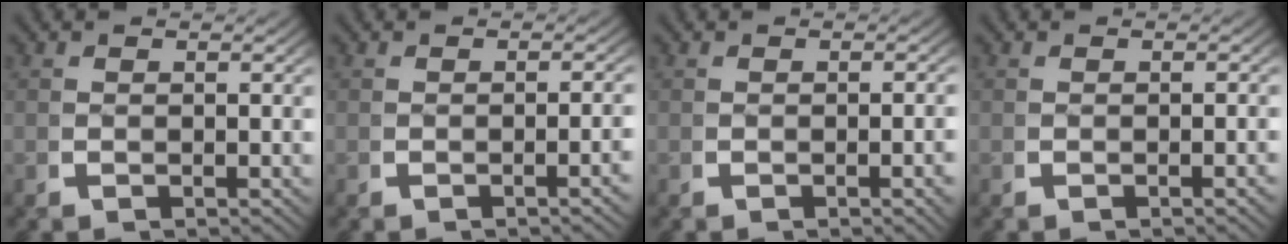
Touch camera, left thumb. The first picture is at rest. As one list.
[{"total": 1.7, "force": [-0.6, 0.0, 1.6], "torque": [-0.026, 0.007, -0.010]}, {"total": 1.3, "force": [-0.3, 0.0, 1.3], "torque": [-0.022, 0.005, -0.006]}, {"total": 0.7, "force": [-0.3, -0.1, 0.7], "torque": [-0.013, 0.006, -0.005]}]